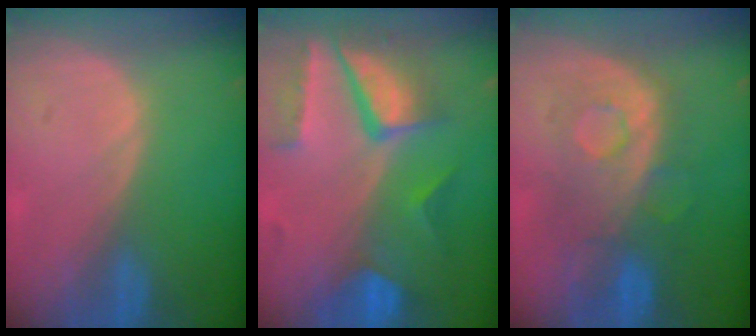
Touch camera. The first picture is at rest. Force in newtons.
{"total": 10.4, "press": 8.7, "slide": 5.7}
{"total": 8.6, "press": 8.4, "slide": 1.4}